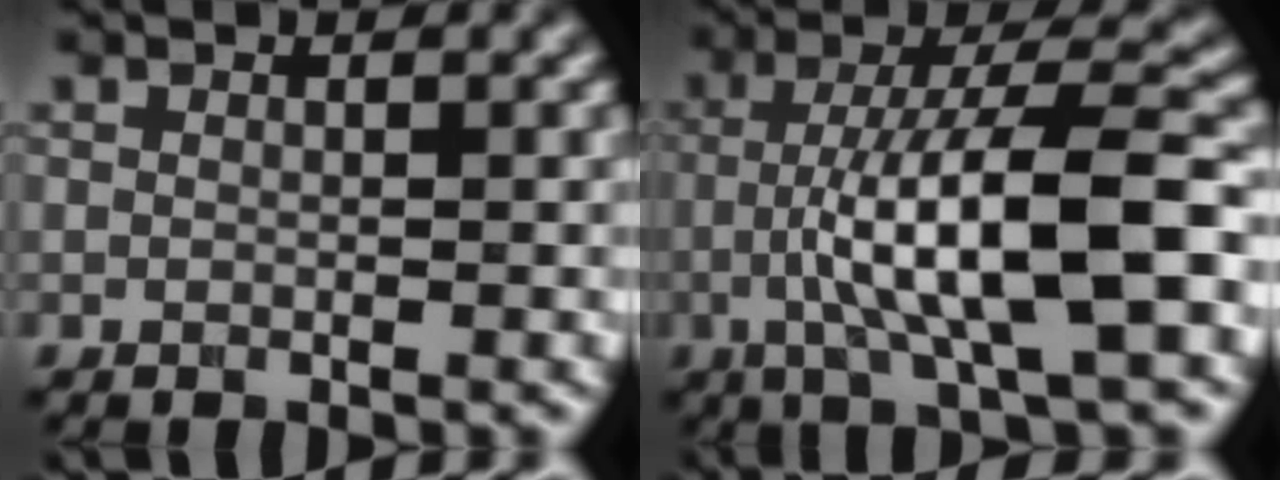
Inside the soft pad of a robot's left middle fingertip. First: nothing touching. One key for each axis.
{"total": 10.4, "fx": -2.5, "fy": 2.0, "fz": 9.9, "tx": -0.159, "ty": 0.012, "tz": -0.041}